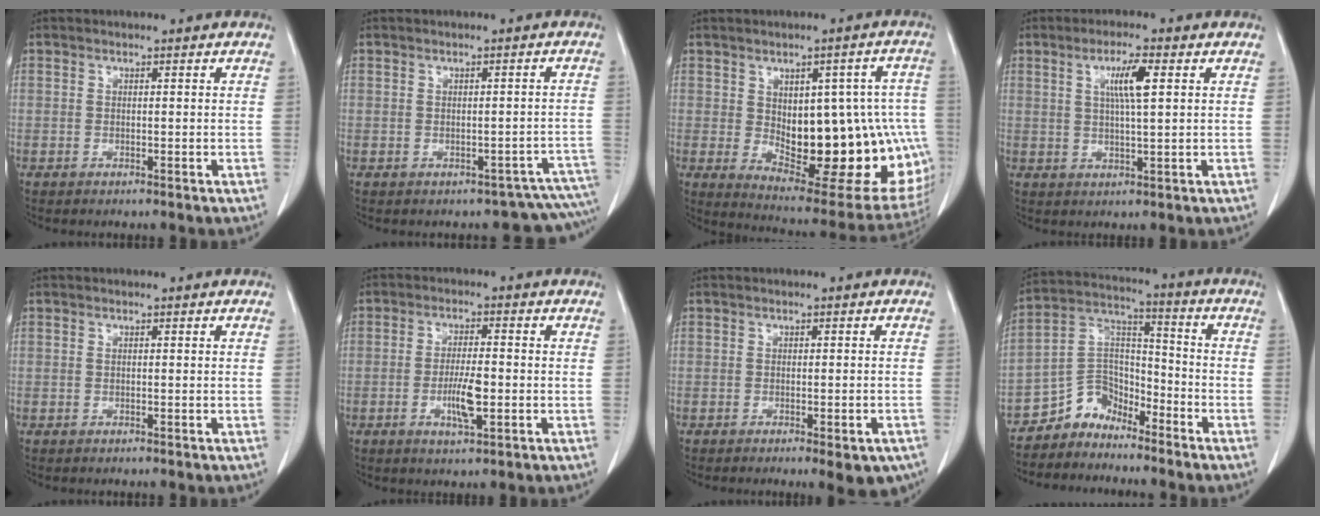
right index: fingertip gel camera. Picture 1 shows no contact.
{"total": 6.3, "force": [-5.0, 3.7, 1.2], "torque": [0.016, 0.038, -0.044]}
{"total": 22.8, "force": [-2.5, 9.4, 20.6], "torque": [-0.199, 0.018, -0.002]}
{"total": 5.4, "force": [1.7, 0.3, 5.1], "torque": [-0.092, 0.001, 0.031]}
{"total": 0.0}
{"total": 3.9, "force": [-1.0, 1.0, 3.7], "torque": [-0.067, -0.001, -0.015]}
{"total": 5.1, "force": [-3.3, 1.3, 3.6], "torque": [-0.030, -0.006, -0.040]}
{"total": 7.7, "force": [-6.5, 3.9, 0.6], "torque": [-0.009, 0.043, -0.124]}